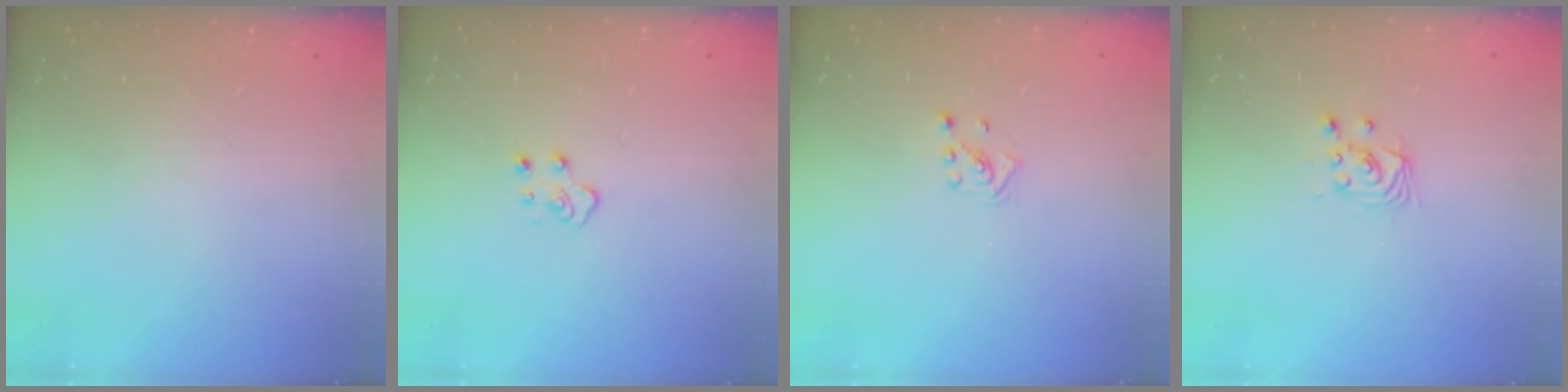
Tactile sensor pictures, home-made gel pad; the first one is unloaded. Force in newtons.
{"total": 5.4, "press": 5.4, "slide": 0.4}
{"total": 2.1, "press": 2.0, "slide": 0.3}
{"total": 3.2, "press": 3.2, "slide": 0.2}